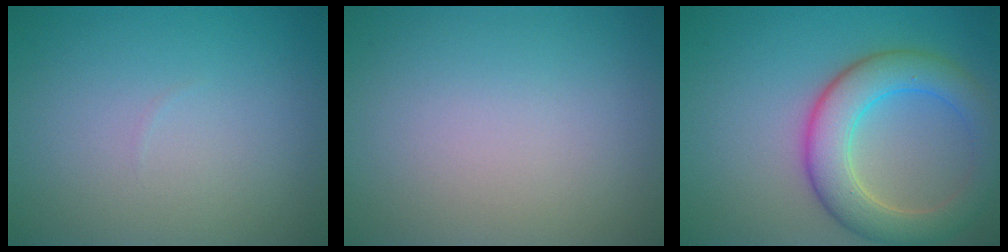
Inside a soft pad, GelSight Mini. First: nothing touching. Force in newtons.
{"total": 0.0}
{"total": 6.5, "press": 6.5, "slide": 0.2}